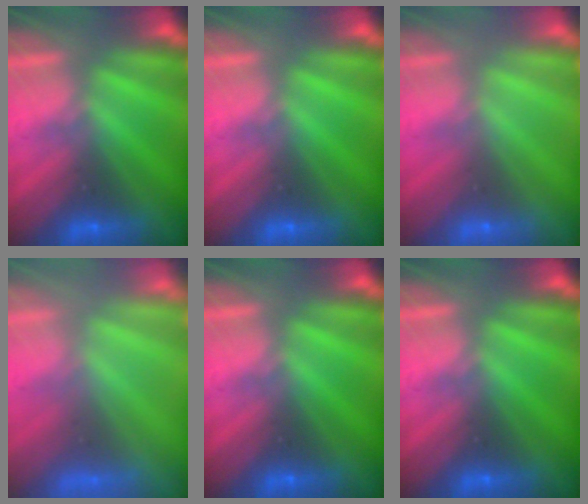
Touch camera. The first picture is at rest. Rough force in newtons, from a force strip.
{"total": 0.0}
{"total": 3.1}
{"total": 8.1}
{"total": 0.0}
{"total": 0.0}